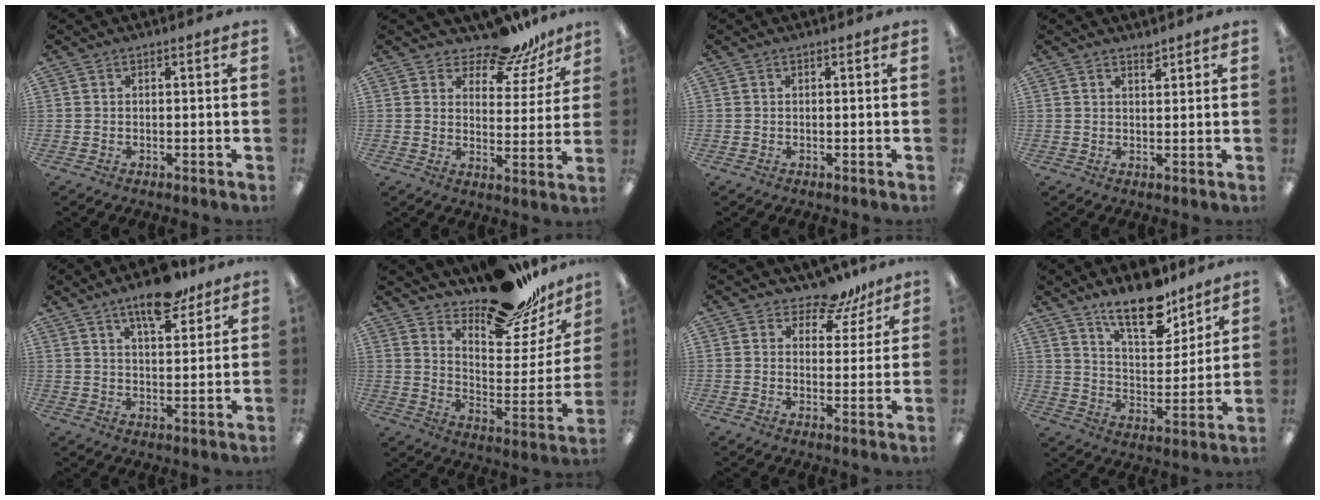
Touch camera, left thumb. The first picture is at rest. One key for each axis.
{"total": 11.4, "fx": 9.8, "fy": 4.2, "fz": 3.9, "tx": -0.067, "ty": -0.069, "tz": 0.181}
{"total": 0.0}
{"total": 1.9, "fx": 1.8, "fy": 0.6, "fz": 0.5, "tx": -0.004, "ty": -0.007, "tz": 0.031}
{"total": 10.7, "fx": 7.7, "fy": 3.6, "fz": 6.4, "tx": -0.094, "ty": -0.039, "tz": 0.131}
{"total": 19.2, "fx": 16.3, "fy": 6.7, "fz": 7.6, "tx": -0.108, "ty": -0.123, "tz": 0.284}
{"total": 7.9, "fx": 6.7, "fy": 3.6, "fz": 2.2, "tx": -0.030, "ty": -0.047, "tz": 0.119}
{"total": 15.4, "fx": 11.9, "fy": 6.0, "fz": 7.7, "tx": -0.120, "ty": -0.072, "tz": 0.207}